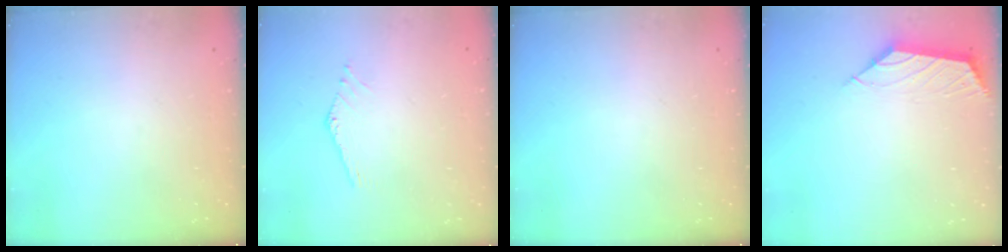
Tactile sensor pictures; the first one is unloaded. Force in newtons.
{"total": 1.5, "press": 1.5, "slide": 0.0}
{"total": 0.0}
{"total": 2.6, "press": 2.5, "slide": 0.7}